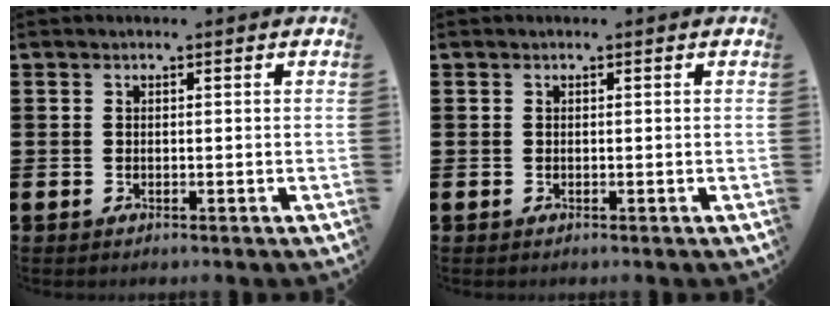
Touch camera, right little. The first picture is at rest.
{"total": 0.0}